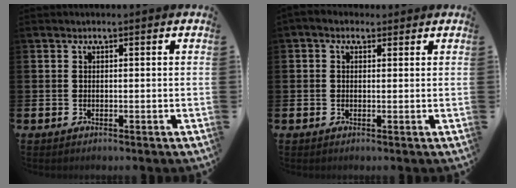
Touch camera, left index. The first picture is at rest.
{"total": 1.5, "force": [0.7, 1.2, 0.5], "torque": [-0.004, 0.008, 0.009]}